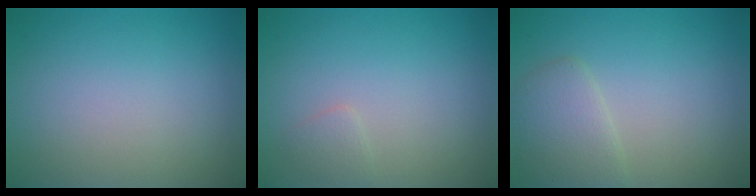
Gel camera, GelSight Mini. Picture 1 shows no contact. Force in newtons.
{"total": 0.9, "press": 0.9, "slide": 0.1}
{"total": 2.7, "press": 2.7, "slide": 0.1}